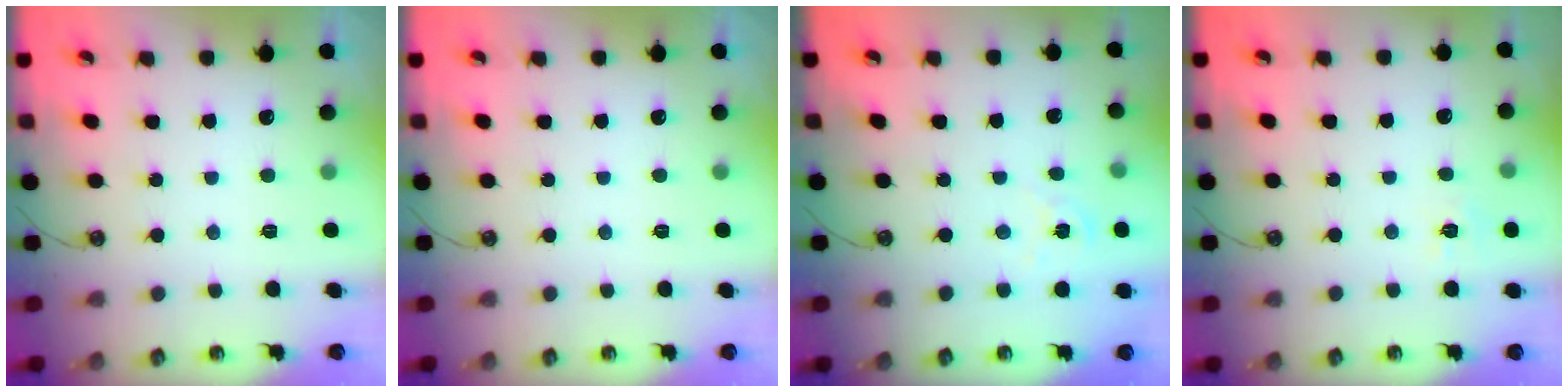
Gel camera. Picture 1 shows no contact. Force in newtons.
{"total": 0.0}
{"total": 1.8, "press": 1.8, "slide": 0.3}
{"total": 6.6, "press": 6.6, "slide": 0.5}